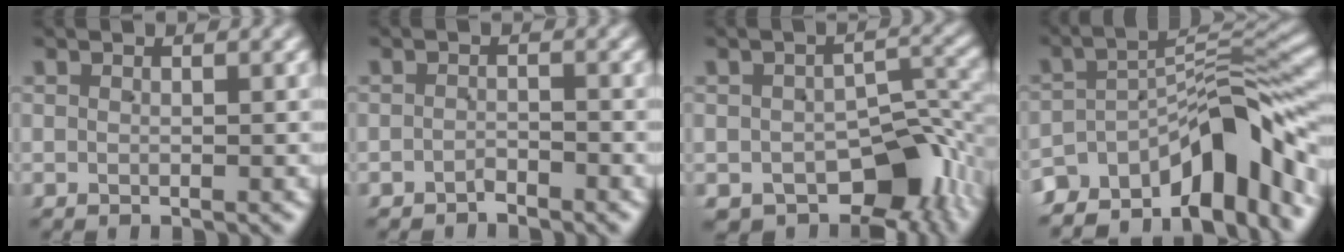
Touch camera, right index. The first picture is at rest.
{"total": 1.6, "force": [-1.5, 0.4, -0.2], "torque": [0.010, -0.003, -0.028]}
{"total": 12.3, "force": [-7.0, 7.6, 6.7], "torque": [-0.084, -0.050, -0.086]}
{"total": 11.0, "force": [-6.0, 4.7, 7.9], "torque": [-0.112, -0.015, -0.087]}